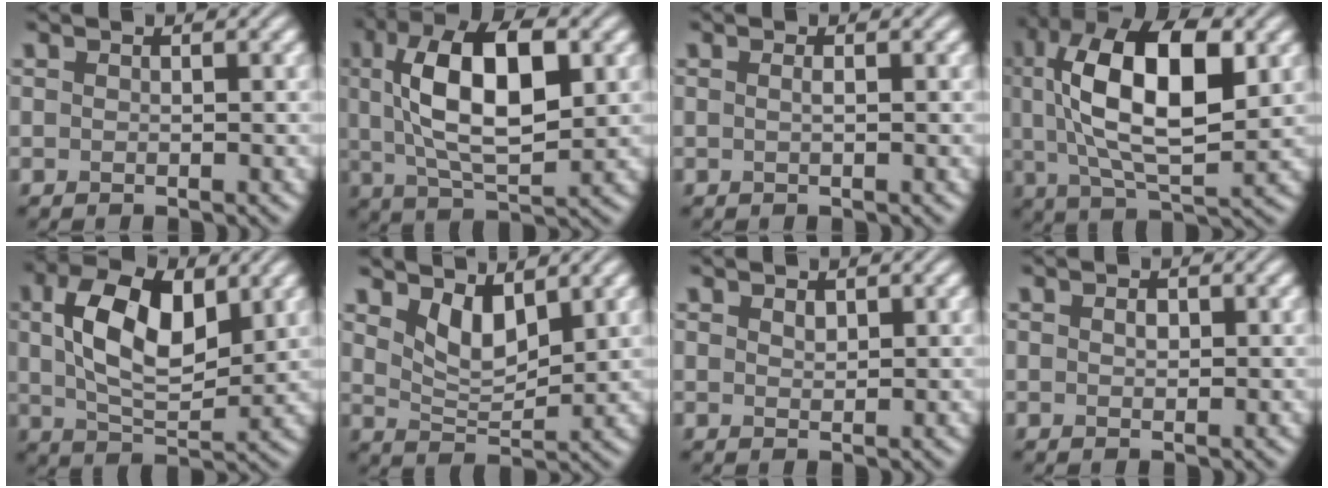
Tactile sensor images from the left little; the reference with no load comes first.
{"total": 10.5, "force": [2.0, 4.6, 9.2], "torque": [-0.169, 0.011, 0.031]}
{"total": 0.6, "force": [0.0, 0.2, 0.6], "torque": [-0.013, 0.003, -0.002]}
{"total": 12.9, "force": [2.6, 5.6, 11.3], "torque": [-0.204, 0.011, 0.044]}
{"total": 9.0, "force": [2.4, 4.7, 7.3], "torque": [-0.141, 0.007, 0.043]}
{"total": 3.7, "force": [2.1, 1.6, 2.6], "torque": [-0.056, -0.010, 0.042]}
{"total": 0.9, "force": [0.6, 0.4, 0.4], "torque": [-0.010, 0.000, 0.013]}
{"total": 0.9, "force": [0.2, 0.6, 0.6], "torque": [-0.013, 0.001, 0.002]}